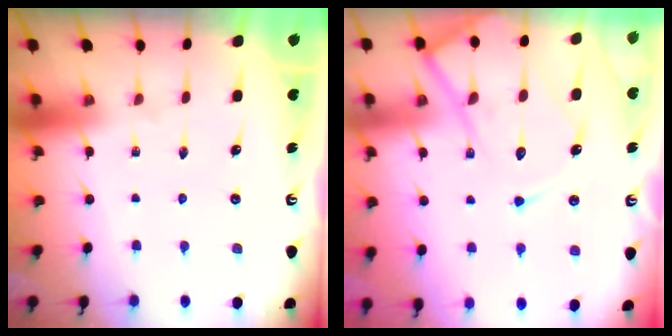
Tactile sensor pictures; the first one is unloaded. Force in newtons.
{"total": 14.6, "press": 14.5, "slide": 1.5}